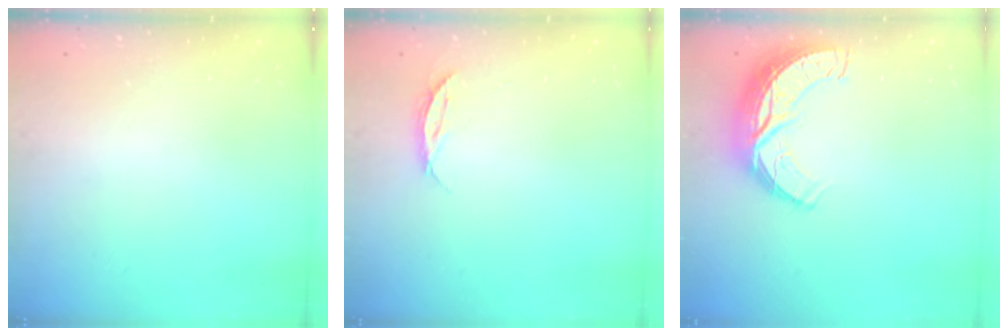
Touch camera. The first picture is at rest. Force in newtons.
{"total": 4.0, "press": 3.9, "slide": 0.4}
{"total": 11.4, "press": 11.4, "slide": 0.8}